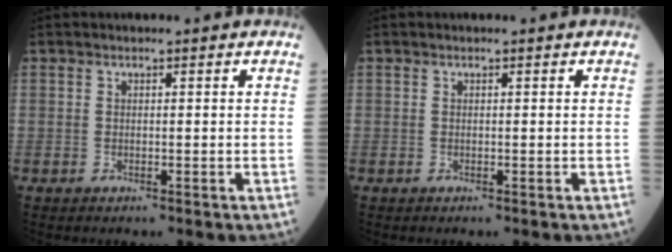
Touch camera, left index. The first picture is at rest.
{"total": 0.0}